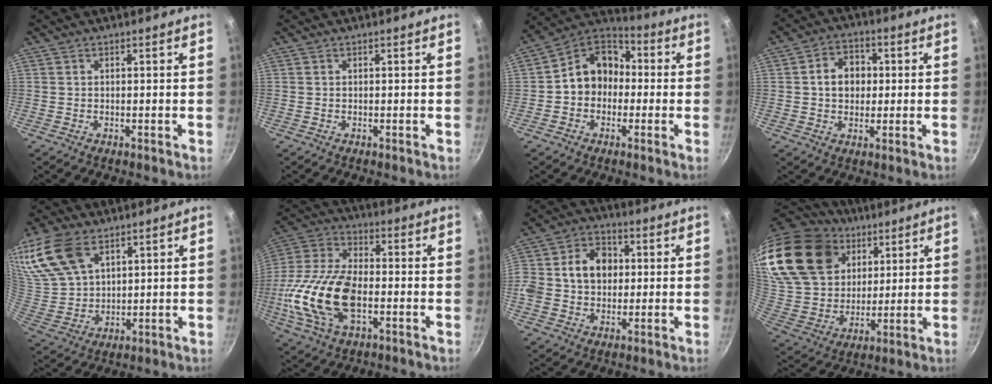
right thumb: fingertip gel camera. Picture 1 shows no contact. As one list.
[{"total": 0.0}, {"total": 11.9, "force": [-0.8, 9.8, 6.7], "torque": [-0.064, 0.045, -0.035]}, {"total": 7.4, "force": [0.7, 6.0, 4.3], "torque": [-0.039, 0.011, 0.003]}, {"total": 16.5, "force": [8.5, 10.2, 9.8], "torque": [-0.197, -0.013, 0.182]}, {"total": 20.2, "force": [-3.9, 11.3, 16.3], "torque": [-0.323, 0.029, -0.079]}, {"total": 12.3, "force": [1.2, 10.0, 7.1], "torque": [-0.105, 0.020, 0.004]}, {"total": 28.8, "force": [15.7, 19.9, 13.6], "torque": [-0.272, -0.031, 0.307]}]